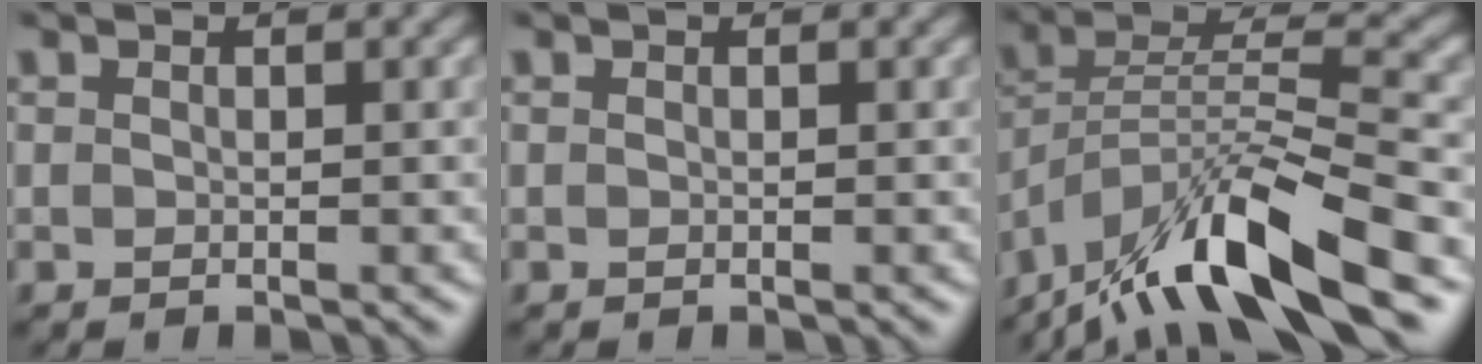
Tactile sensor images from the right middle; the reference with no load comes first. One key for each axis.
{"total": 0.0}
{"total": 12.2, "fx": -8.5, "fy": 3.0, "fz": 8.3, "tx": -0.150, "ty": 0.009, "tz": -0.165}